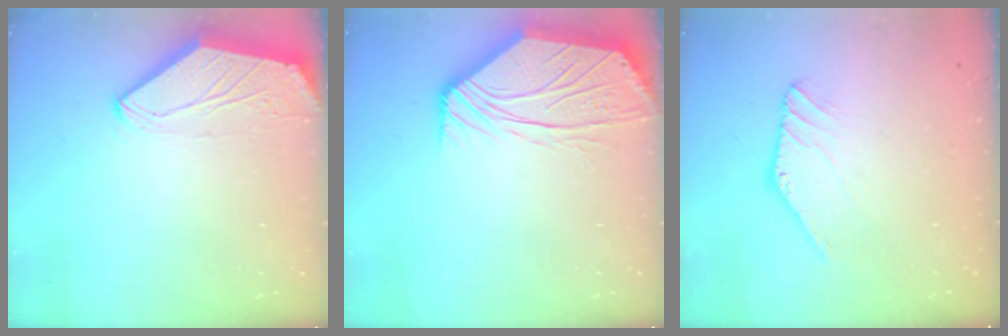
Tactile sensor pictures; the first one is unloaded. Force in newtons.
{"total": 14.3, "press": 14.1, "slide": 1.9}
{"total": 1.4, "press": 1.4, "slide": 0.0}